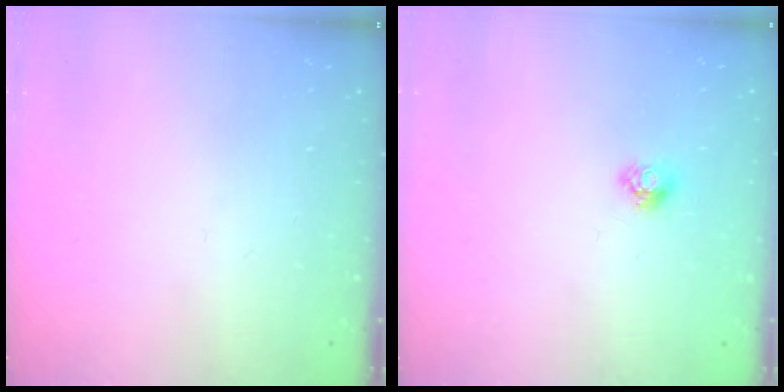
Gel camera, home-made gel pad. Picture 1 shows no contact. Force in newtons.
{"total": 5.6, "press": 5.5, "slide": 0.7}